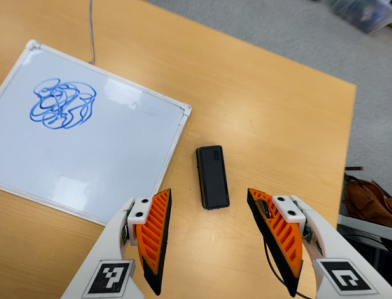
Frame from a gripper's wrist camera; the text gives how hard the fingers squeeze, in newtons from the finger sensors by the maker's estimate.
{"total": 0.0}